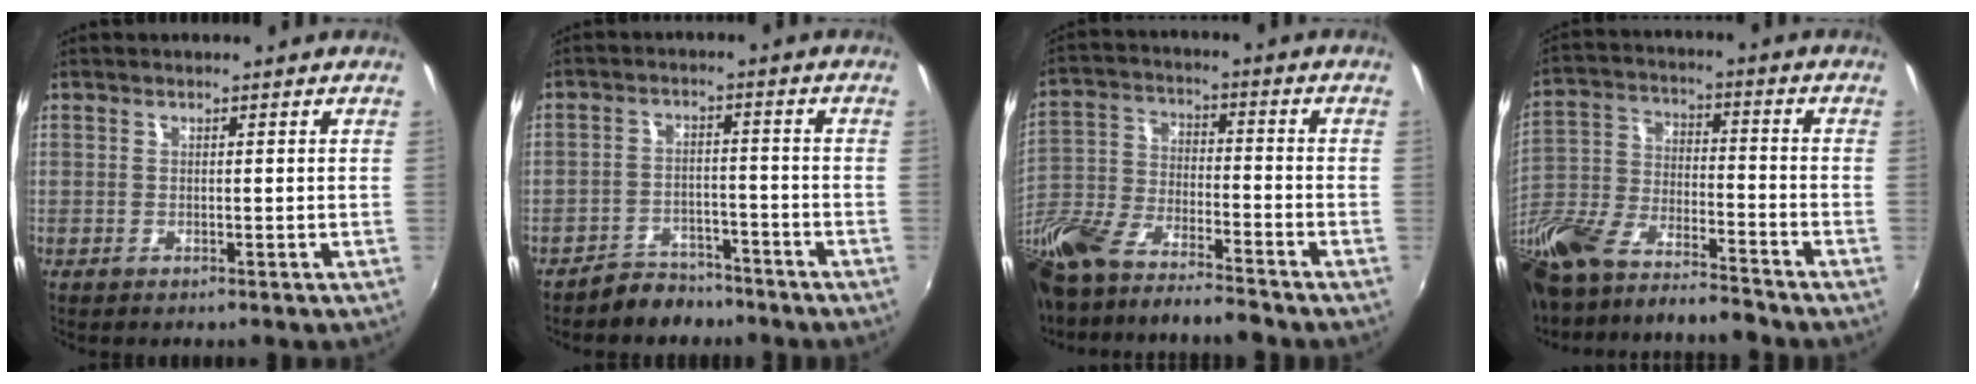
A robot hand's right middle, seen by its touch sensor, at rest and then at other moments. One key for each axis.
{"total": 6.0, "fx": -5.2, "fy": 2.8, "fz": 0.8, "tx": -0.028, "ty": 0.017, "tz": -0.076}
{"total": 17.3, "fx": -13.5, "fy": 4.9, "fz": 9.7, "tx": -0.223, "ty": -0.031, "tz": -0.254}
{"total": 18.1, "fx": -13.9, "fy": 6.0, "fz": 9.9, "tx": -0.232, "ty": -0.029, "tz": -0.258}